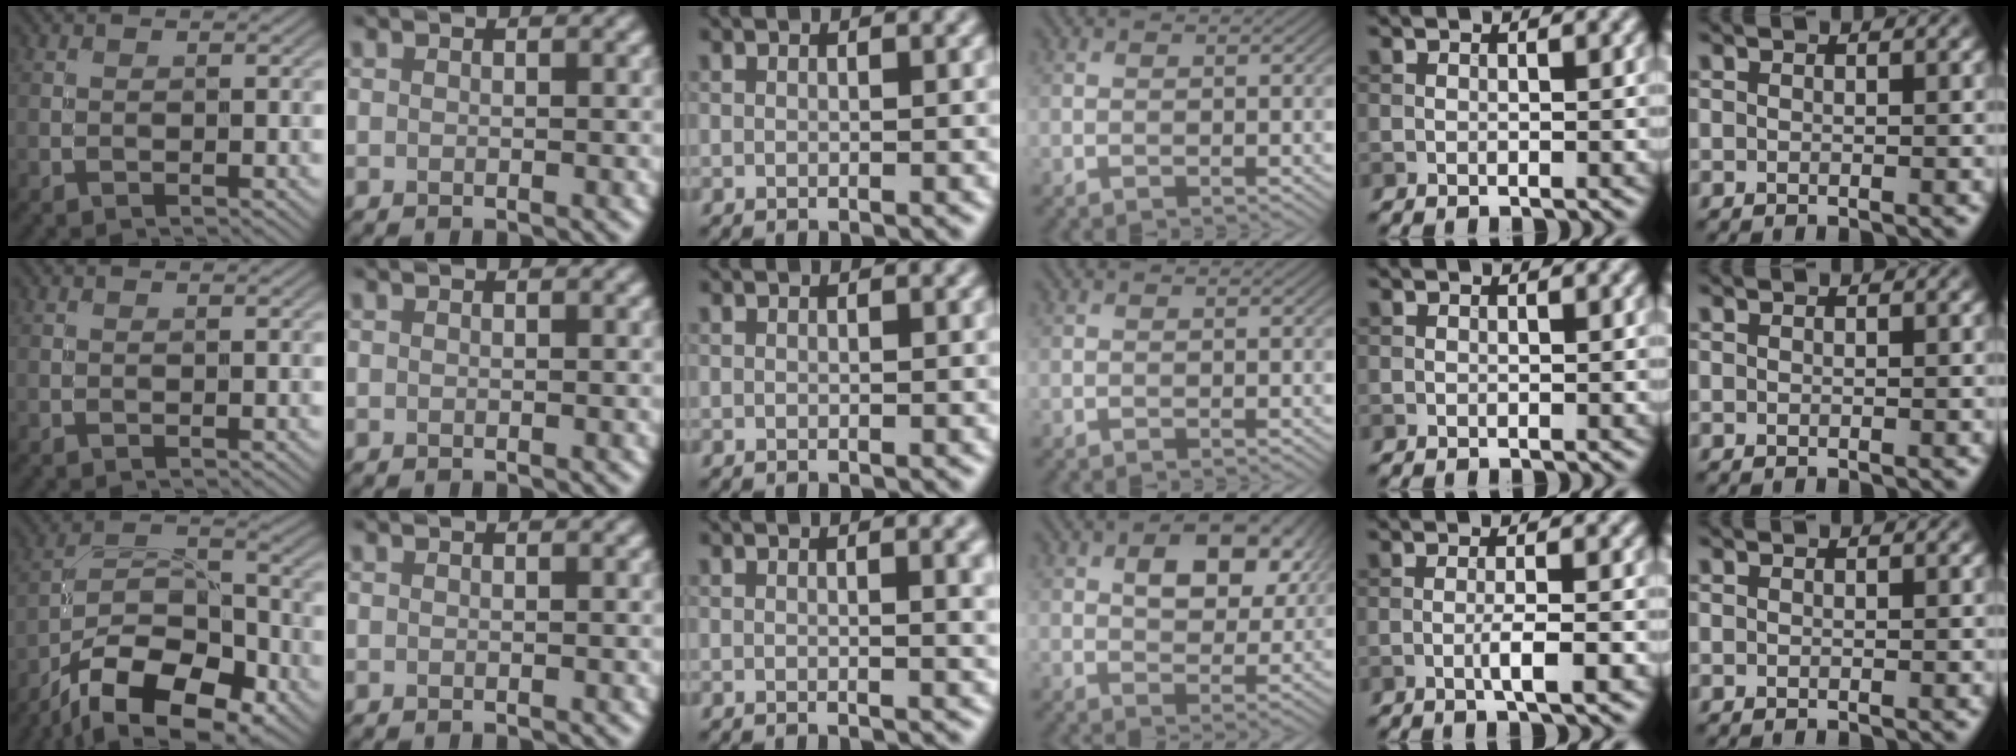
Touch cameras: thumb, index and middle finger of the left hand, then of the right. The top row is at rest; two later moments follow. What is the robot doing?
{"motion": "screw", "object": "medicine bottle"}